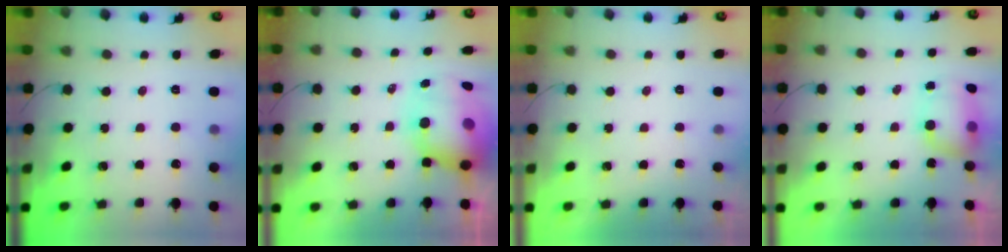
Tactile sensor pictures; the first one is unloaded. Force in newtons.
{"total": 16.0, "press": 15.4, "slide": 4.1}
{"total": 0.0}
{"total": 7.0, "press": 6.9, "slide": 1.1}